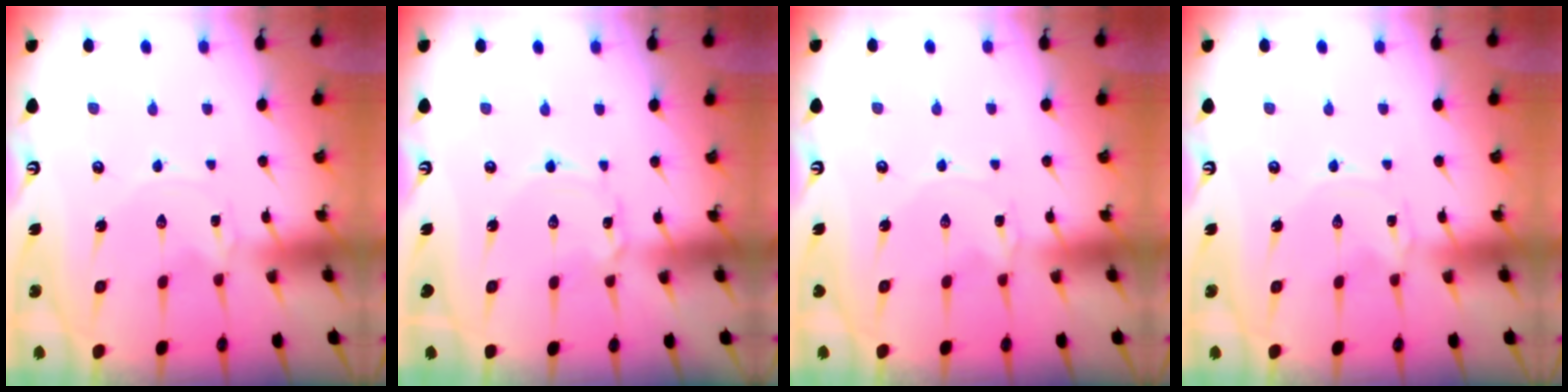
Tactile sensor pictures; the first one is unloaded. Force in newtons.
{"total": 2.0, "press": 2.0, "slide": 0.1}
{"total": 0.8, "press": 0.8, "slide": 0.1}
{"total": 0.0}